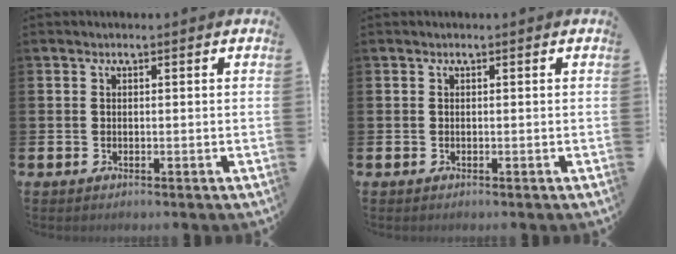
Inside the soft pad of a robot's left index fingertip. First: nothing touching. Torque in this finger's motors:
{"motor_torque": [0.00, 0.00, 0.01, 0.00]}